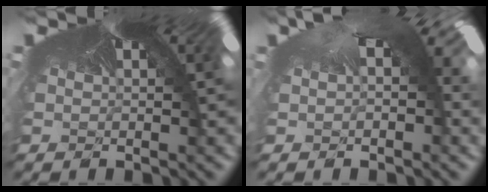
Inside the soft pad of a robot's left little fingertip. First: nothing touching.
{"total": 1.4, "force": [-0.6, 1.1, 0.6], "torque": [-0.040, 0.010, -0.005]}